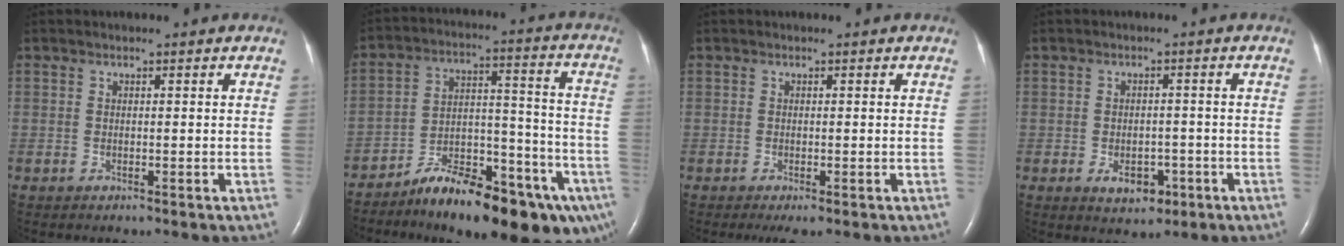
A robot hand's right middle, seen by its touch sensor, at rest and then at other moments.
{"total": 20.1, "force": [-13.7, 5.5, 13.6], "torque": [-0.144, 0.042, -0.206]}
{"total": 1.6, "force": [-0.8, 0.3, 1.4], "torque": [-0.024, -0.006, -0.012]}
{"total": 4.3, "force": [-1.9, 2.6, 2.8], "torque": [-0.042, 0.001, -0.019]}